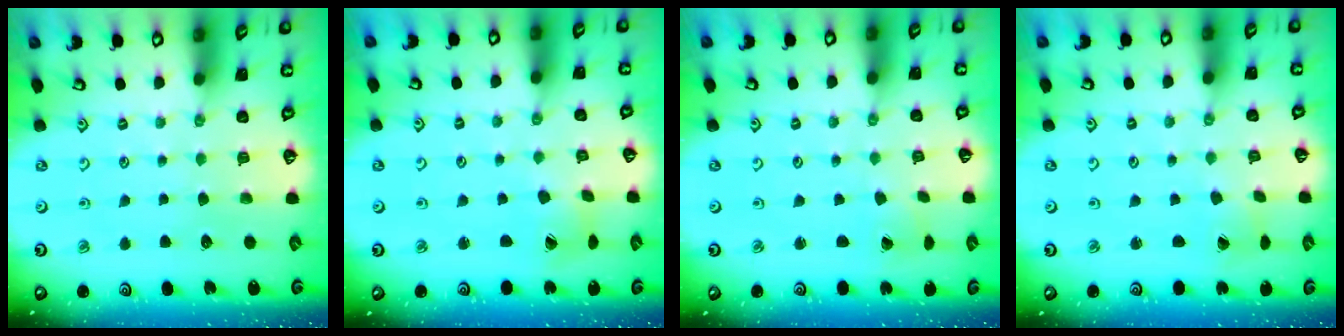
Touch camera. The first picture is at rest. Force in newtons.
{"total": 4.8, "press": 4.8, "slide": 0.5}
{"total": 1.7, "press": 1.7, "slide": 0.1}
{"total": 1.6, "press": 1.6, "slide": 0.2}